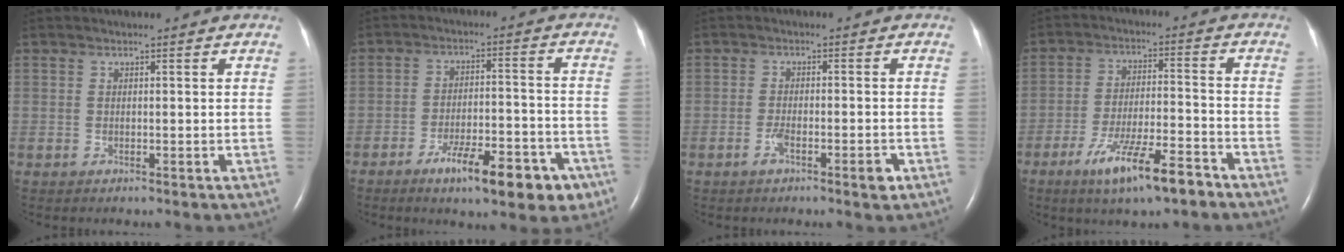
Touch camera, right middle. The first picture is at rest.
{"total": 11.7, "force": [-6.9, 3.1, 8.9], "torque": [-0.128, 0.004, -0.098]}
{"total": 3.6, "force": [-2.0, 0.7, 3.0], "torque": [-0.054, -0.001, -0.033]}
{"total": 10.8, "force": [-7.0, 1.5, 8.0], "torque": [-0.147, -0.014, -0.117]}